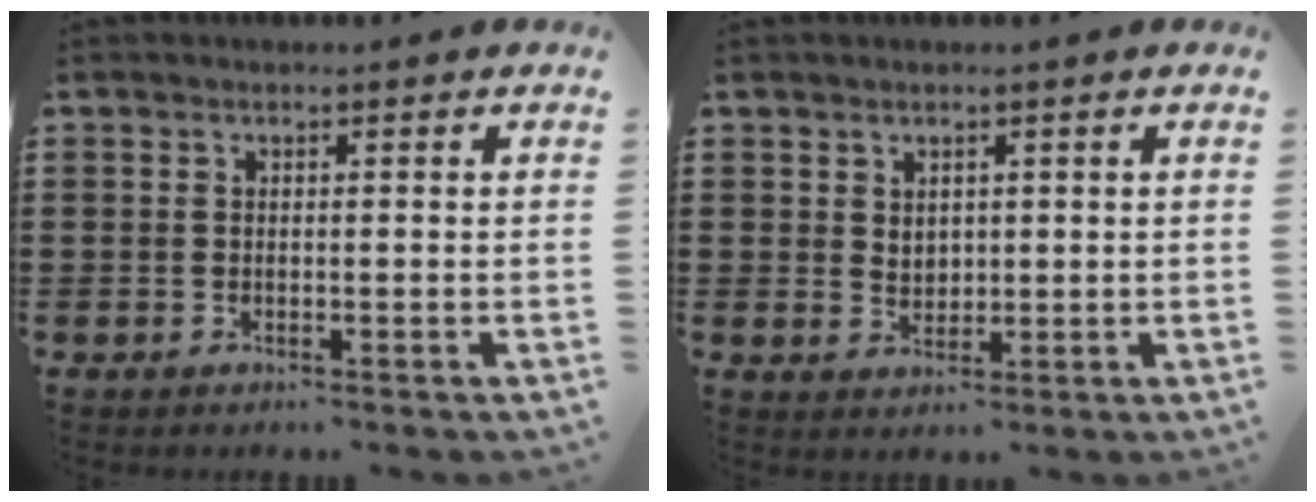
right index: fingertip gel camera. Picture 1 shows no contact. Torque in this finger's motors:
{"motor_torque": [0.47, 0.00, 0.06, 0.04]}